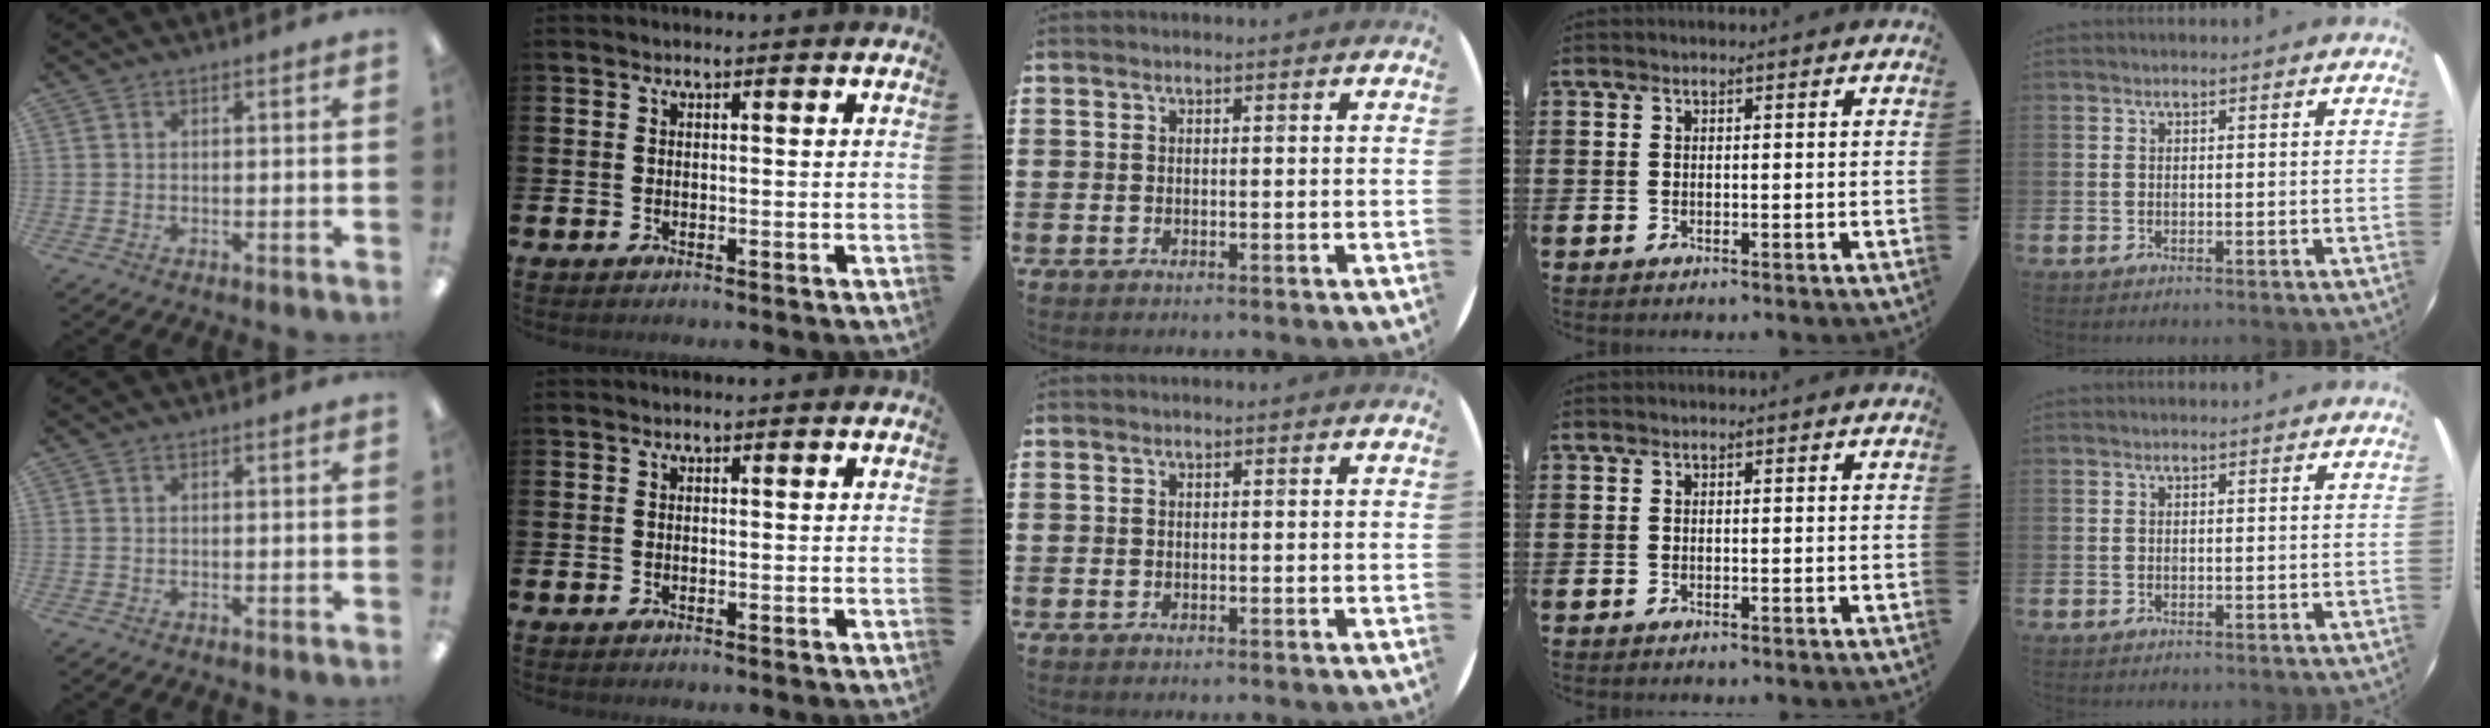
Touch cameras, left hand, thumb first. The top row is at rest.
{}